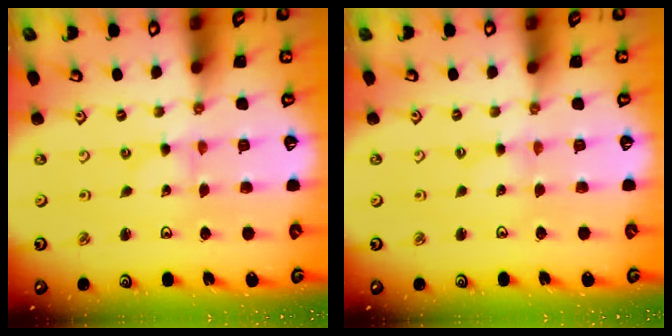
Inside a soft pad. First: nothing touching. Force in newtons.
{"total": 1.0, "press": 0.9, "slide": 0.2}